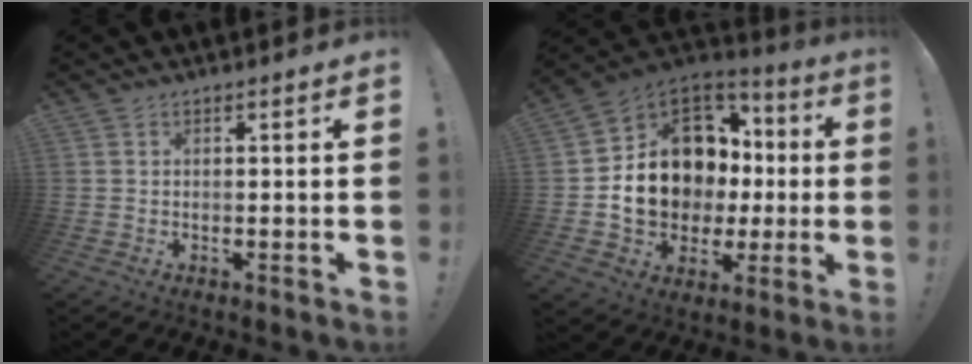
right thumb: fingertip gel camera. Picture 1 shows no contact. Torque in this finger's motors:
{"motor_torque": [2.50, 2.51, 0.12, 0.07, 0.10]}